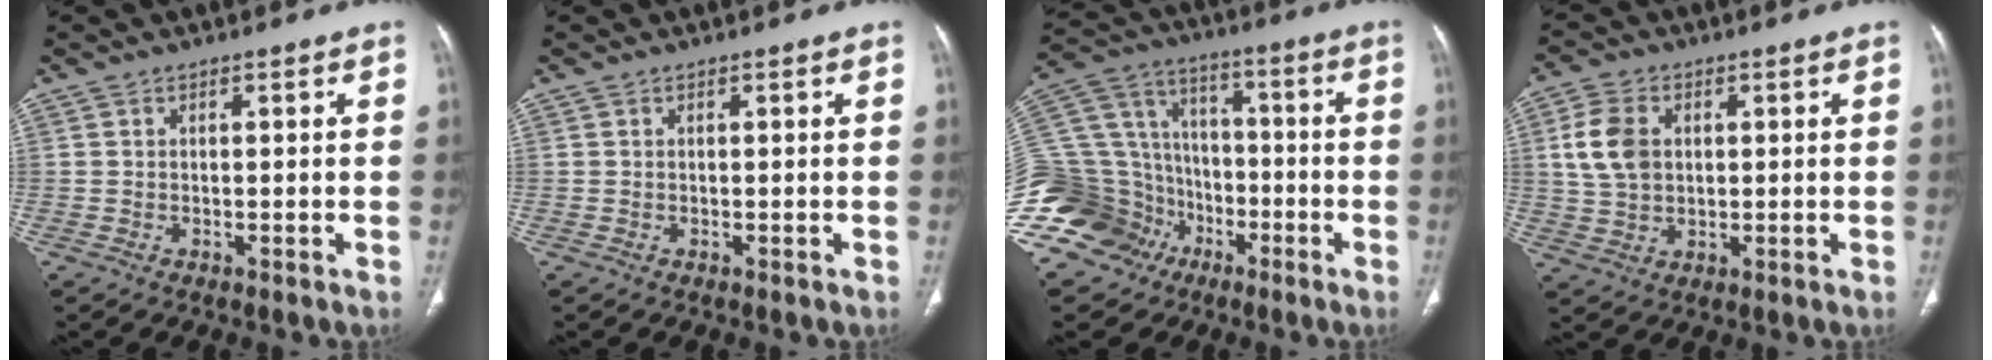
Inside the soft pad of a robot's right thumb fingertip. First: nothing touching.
{"total": 0.0}
{"total": 22.9, "force": [-10.6, 18.3, 8.9], "torque": [-0.192, 0.083, -0.179]}
{"total": 8.9, "force": [1.8, 6.4, 5.8], "torque": [-0.108, 0.001, 0.038]}